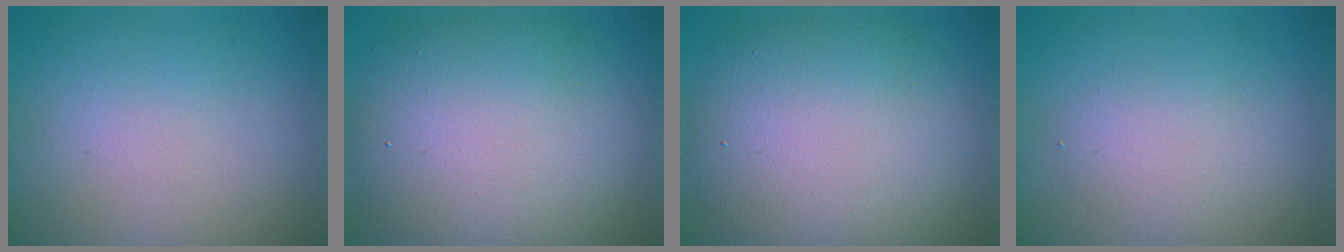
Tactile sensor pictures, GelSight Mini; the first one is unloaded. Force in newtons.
{"total": 11.1, "press": 11.1, "slide": 0.5}
{"total": 10.4, "press": 10.3, "slide": 0.7}
{"total": 2.2, "press": 2.2, "slide": 0.1}